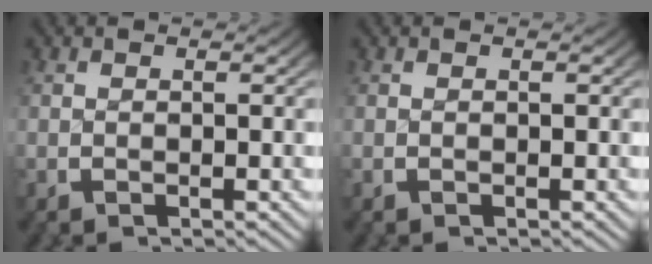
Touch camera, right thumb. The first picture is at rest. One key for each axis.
{"total": 0.0}